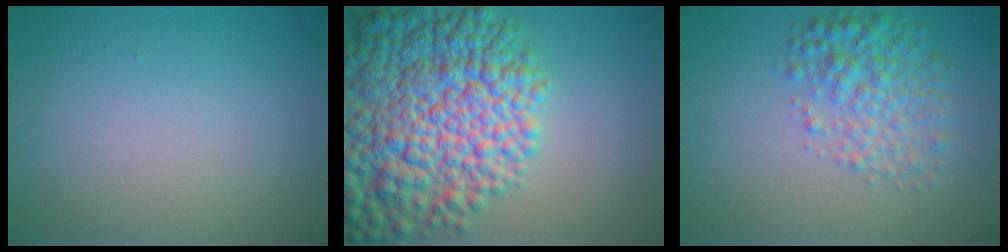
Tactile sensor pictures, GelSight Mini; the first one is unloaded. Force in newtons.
{"total": 13.6, "press": 13.6, "slide": 0.5}
{"total": 4.2, "press": 4.2, "slide": 0.1}